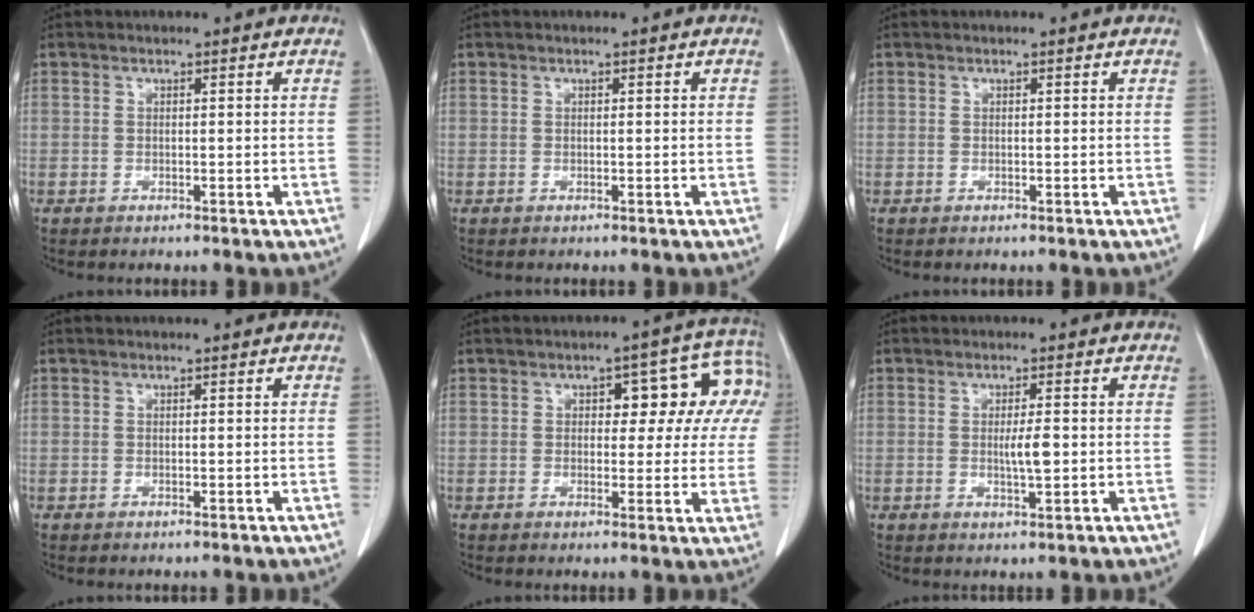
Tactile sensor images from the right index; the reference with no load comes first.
{"total": 0.0}
{"total": 0.0}
{"total": 0.0}
{"total": 9.7, "force": [2.5, 5.0, 7.9], "torque": [-0.073, 0.041, 0.028]}
{"total": 3.2, "force": [-0.1, 0.4, 3.1], "torque": [-0.056, -0.003, -0.001]}